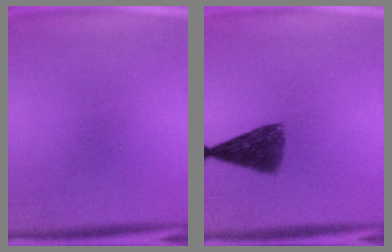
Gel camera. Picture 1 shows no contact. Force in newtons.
{"total": 7.2}